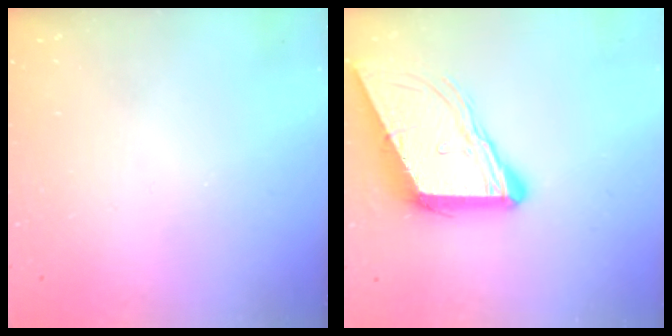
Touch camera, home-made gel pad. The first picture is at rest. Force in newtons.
{"total": 12.0, "press": 11.5, "slide": 3.7}